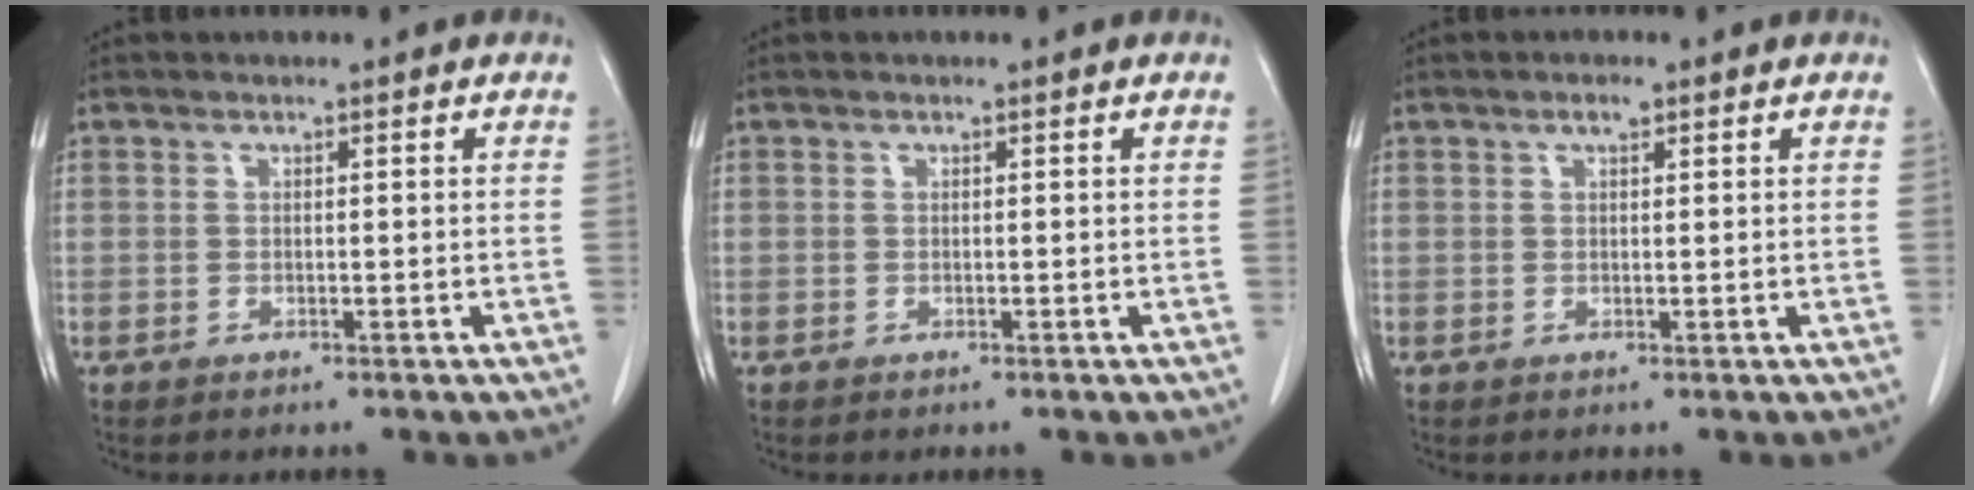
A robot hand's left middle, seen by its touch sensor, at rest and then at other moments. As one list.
[{"total": 0.0}, {"total": 1.3, "force": [0.8, 0.4, 1.0], "torque": [-0.019, 0.002, 0.014]}]